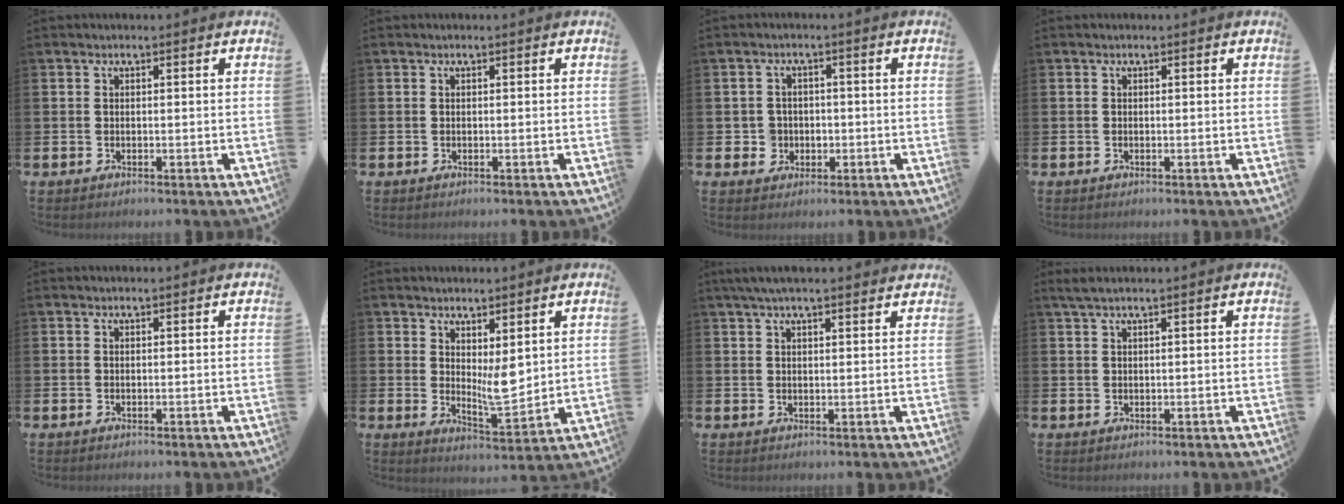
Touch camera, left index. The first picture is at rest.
{"total": 0.0}
{"total": 2.9, "force": [-0.4, 2.9, 0.3], "torque": [-0.005, 0.004, -0.017]}
{"total": 0.0}
{"total": 0.0}
{"total": 5.0, "force": [2.4, 2.0, 3.9], "torque": [-0.052, -0.031, 0.040]}
{"total": 3.9, "force": [3.5, 0.5, 1.8], "torque": [-0.040, -0.003, 0.063]}
{"total": 1.6, "force": [1.3, -0.1, 1.0], "torque": [-0.028, 0.004, 0.024]}